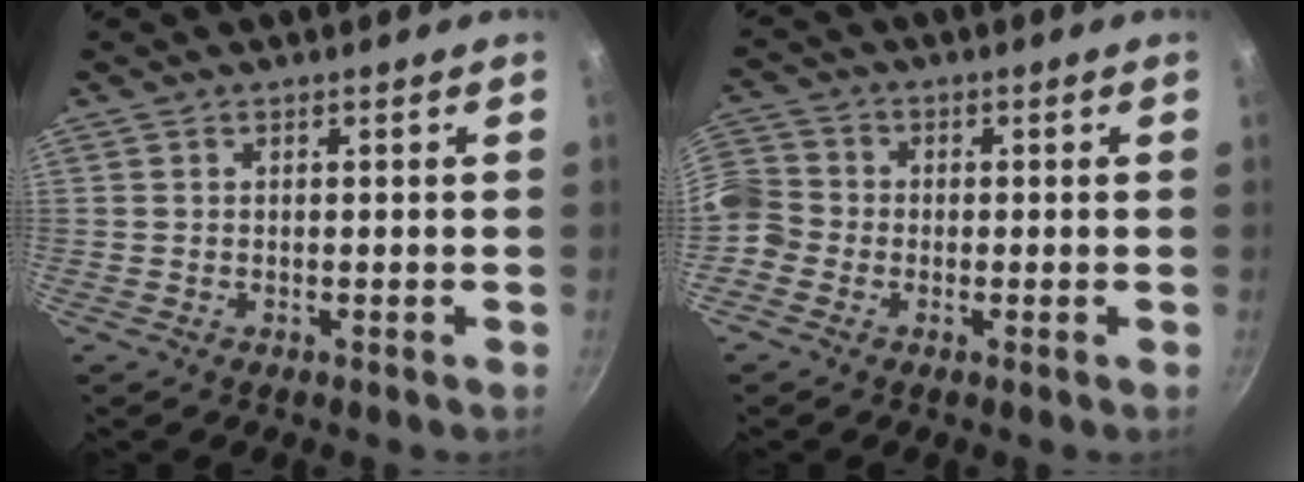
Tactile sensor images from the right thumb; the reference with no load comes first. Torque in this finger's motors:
{"motor_torque": [0.78, 0.87, 0.76, -0.62, 0.23]}